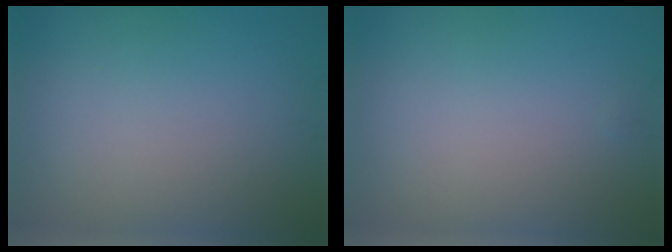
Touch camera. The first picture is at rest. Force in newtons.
{"total": 0.0}